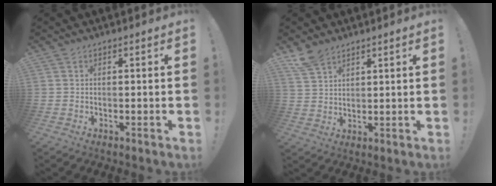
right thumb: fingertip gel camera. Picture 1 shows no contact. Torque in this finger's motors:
{"motor_torque": [-0.21, 0.25, -1.04, 0.28, -0.30]}